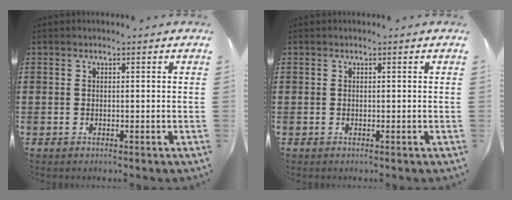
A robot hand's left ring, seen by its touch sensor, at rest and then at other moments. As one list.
[{"total": 0.0}]